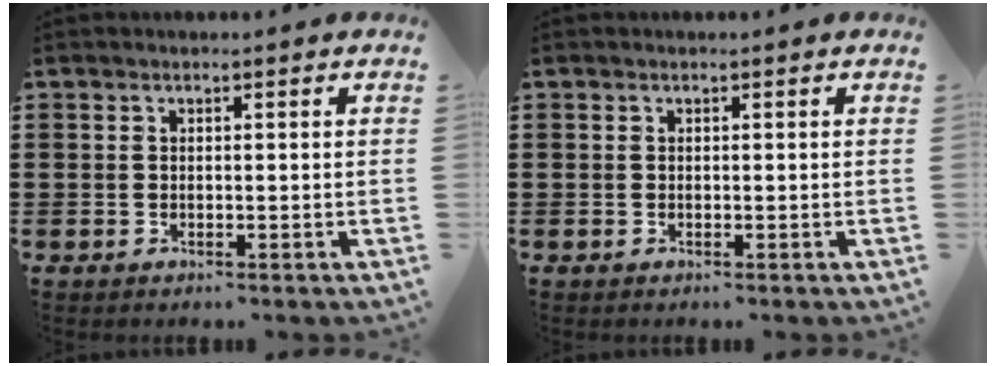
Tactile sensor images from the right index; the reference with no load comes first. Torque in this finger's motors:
{"motor_torque": [0.00, 0.00, 0.00, 0.00]}